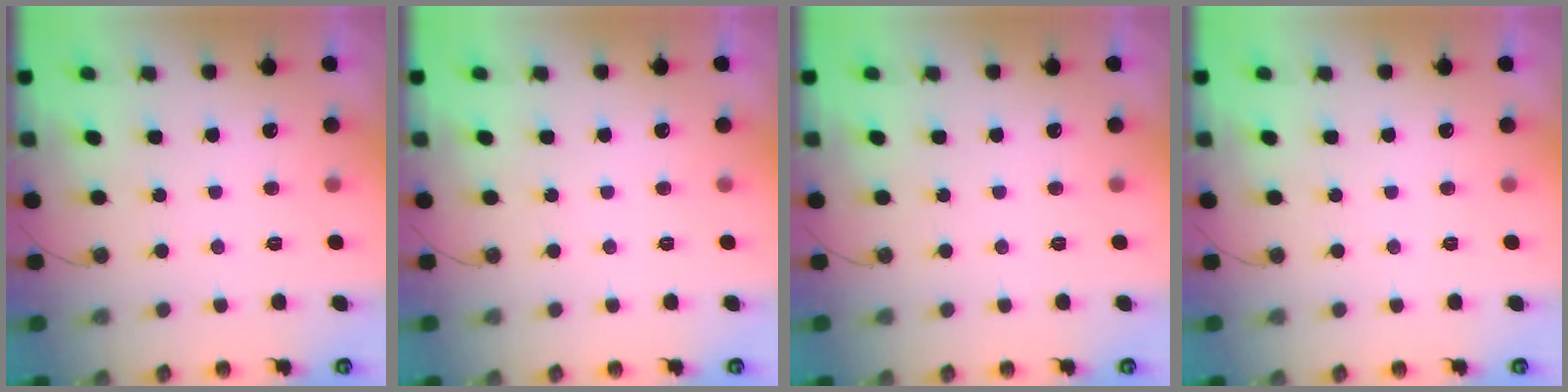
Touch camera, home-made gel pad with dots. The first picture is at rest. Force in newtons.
{"total": 0.0}
{"total": 0.0}
{"total": 0.0}